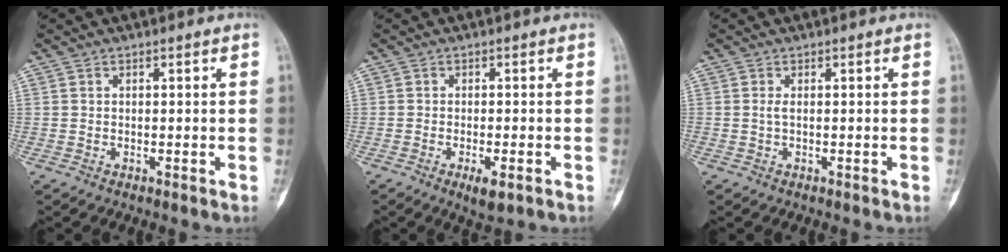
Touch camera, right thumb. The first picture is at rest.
{"total": 3.6, "force": [-1.7, 1.2, 2.9], "torque": [-0.049, -0.002, -0.022]}
{"total": 0.9, "force": [0.1, 0.3, 0.9], "torque": [-0.024, -0.002, 0.003]}